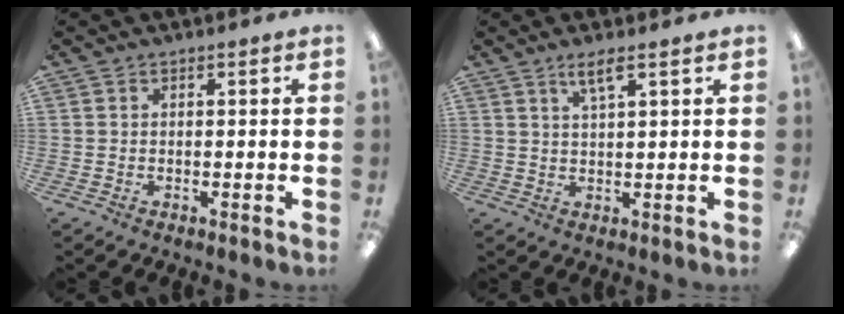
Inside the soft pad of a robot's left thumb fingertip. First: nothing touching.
{"total": 3.8, "force": [2.6, 0.5, 2.7], "torque": [-0.060, 0.000, 0.045]}